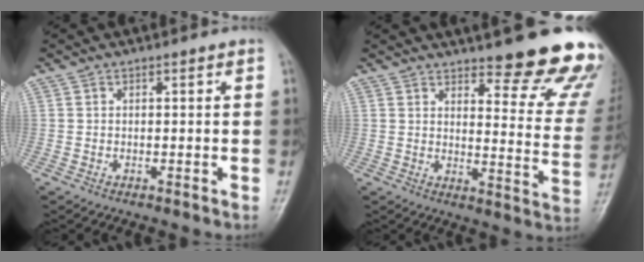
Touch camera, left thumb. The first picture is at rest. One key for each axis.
{"total": 18.6, "fx": 15.3, "fy": 4.2, "fz": 9.7, "tx": -0.081, "ty": -0.120, "tz": 0.178}